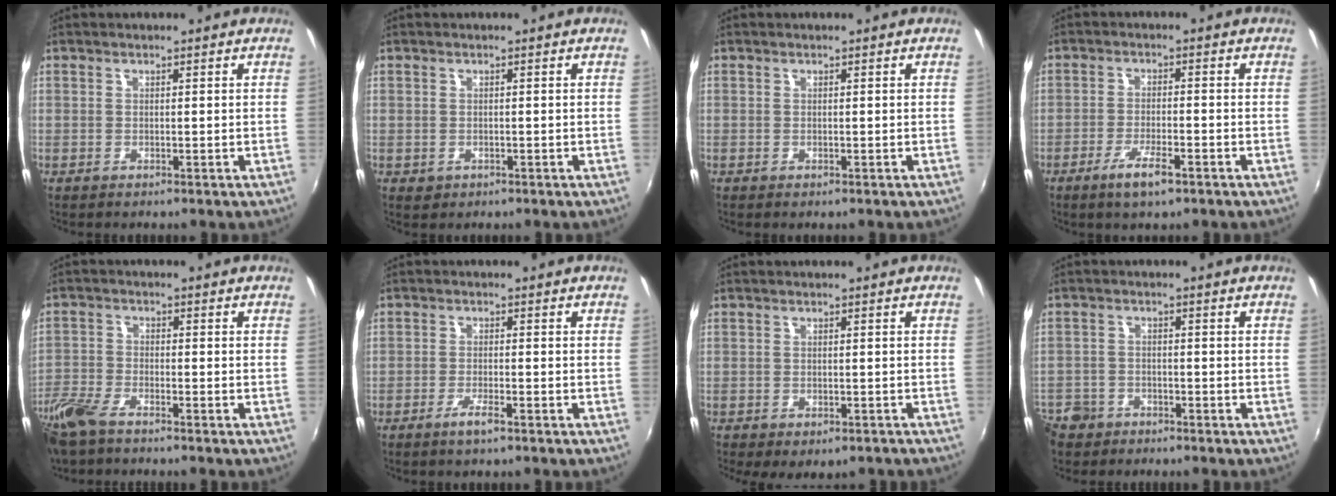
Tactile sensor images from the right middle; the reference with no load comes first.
{"total": 1.3, "force": [-0.4, 1.1, 0.5], "torque": [-0.008, -0.003, -0.005]}
{"total": 0.0}
{"total": 5.6, "force": [-3.4, 1.2, 4.2], "torque": [-0.093, -0.010, -0.062]}
{"total": 8.0, "force": [-6.3, 2.4, 4.4], "torque": [-0.115, -0.019, -0.133]}
{"total": 3.0, "force": [-2.0, 0.3, 2.2], "torque": [-0.052, -0.004, -0.041]}
{"total": 5.4, "force": [-3.7, 2.5, 3.1], "torque": [-0.064, -0.028, -0.046]}
{"total": 8.3, "force": [-5.0, 6.3, 2.2], "torque": [-0.081, 0.011, -0.086]}